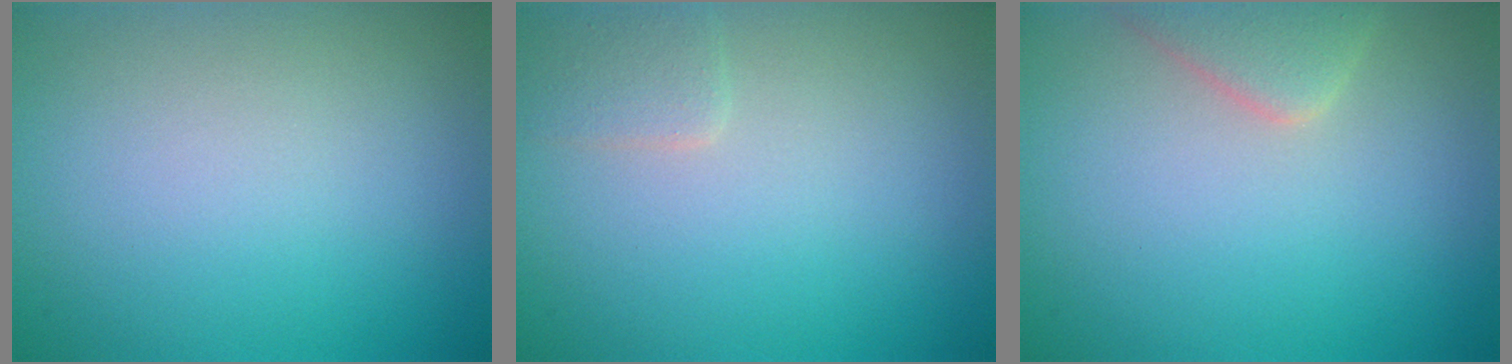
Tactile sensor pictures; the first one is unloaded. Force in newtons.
{"total": 1.4, "press": 1.4, "slide": 0.1}
{"total": 2.8, "press": 2.7, "slide": 0.1}